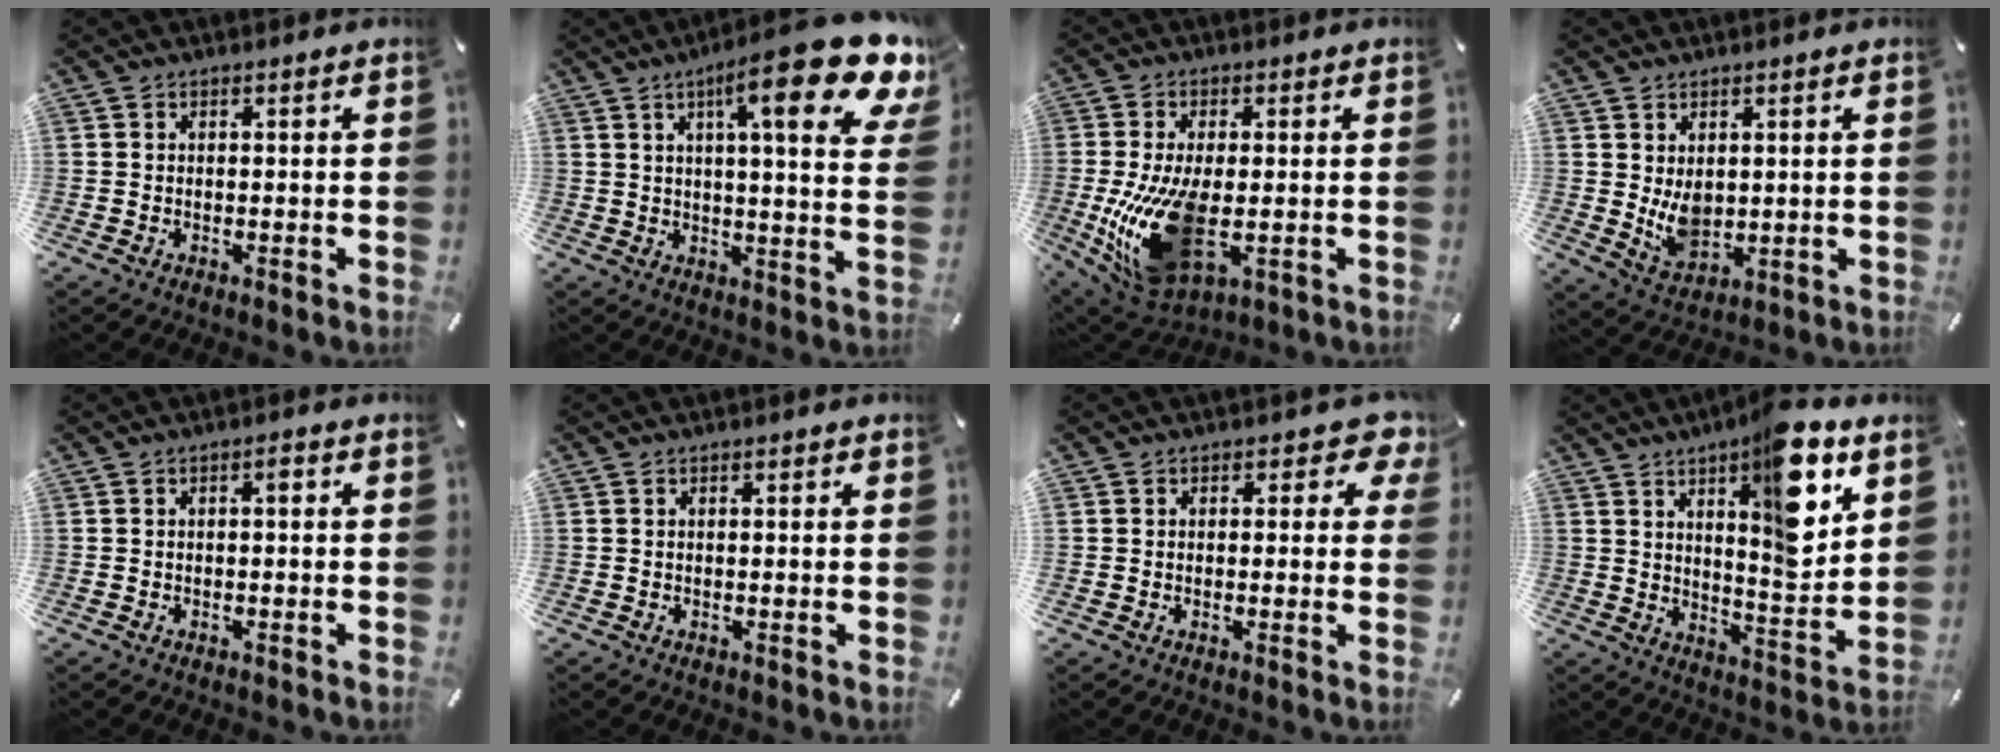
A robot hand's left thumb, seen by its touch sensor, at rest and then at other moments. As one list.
[{"total": 20.5, "force": [10.6, 4.2, 17.1], "torque": [-0.258, -0.058, 0.155]}, {"total": 18.2, "force": [-1.8, 9.6, 15.3], "torque": [-0.315, -0.028, -0.020]}, {"total": 6.7, "force": [1.6, 5.0, 4.2], "torque": [-0.077, -0.016, 0.030]}, {"total": 1.3, "force": [-0.1, 0.4, 1.2], "torque": [-0.025, 0.006, -0.004]}, {"total": 0.0}, {"total": 5.1, "force": [2.2, 3.3, 3.1], "torque": [-0.026, -0.009, 0.034]}, {"total": 16.5, "force": [9.1, 5.2, 12.7], "torque": [-0.162, -0.061, 0.138]}]